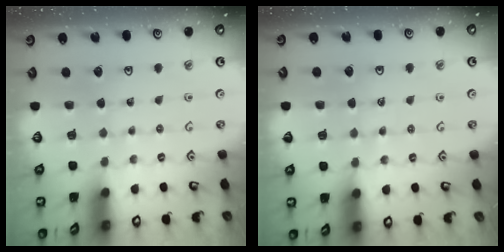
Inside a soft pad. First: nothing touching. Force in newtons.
{"total": 2.1, "press": 2.0, "slide": 0.3}